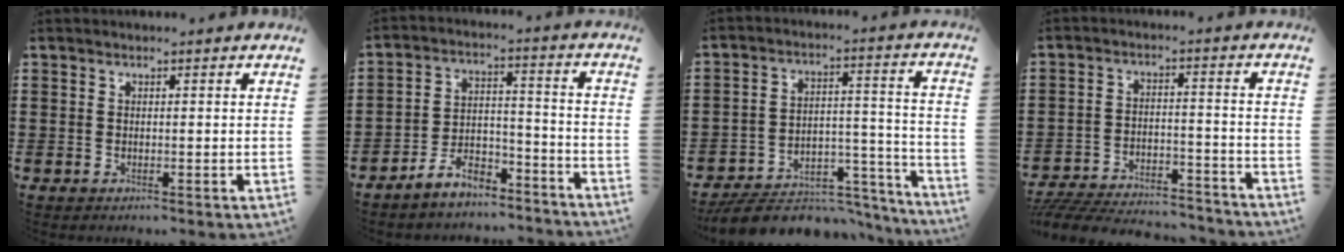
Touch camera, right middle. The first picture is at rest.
{"total": 7.1, "force": [-6.6, 1.9, 1.8], "torque": [-0.030, 0.017, -0.129]}
{"total": 7.6, "force": [-6.8, 2.8, 1.7], "torque": [-0.025, 0.024, -0.128]}
{"total": 7.0, "force": [-6.8, 0.9, 1.4], "torque": [-0.033, 0.009, -0.135]}